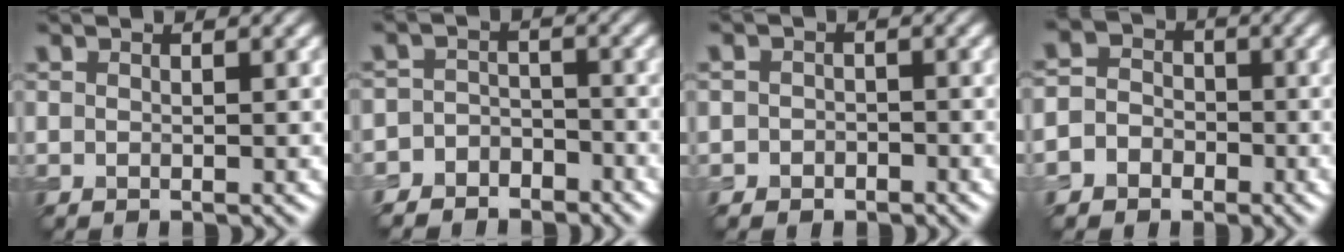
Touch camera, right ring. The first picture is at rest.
{"total": 4.7, "force": [-3.7, 2.8, -0.1], "torque": [0.037, 0.004, -0.066]}
{"total": 1.5, "force": [-0.7, 1.3, 0.2], "torque": [0.014, 0.002, -0.018]}
{"total": 5.7, "force": [-2.5, 5.0, 0.9], "torque": [0.001, -0.001, -0.064]}